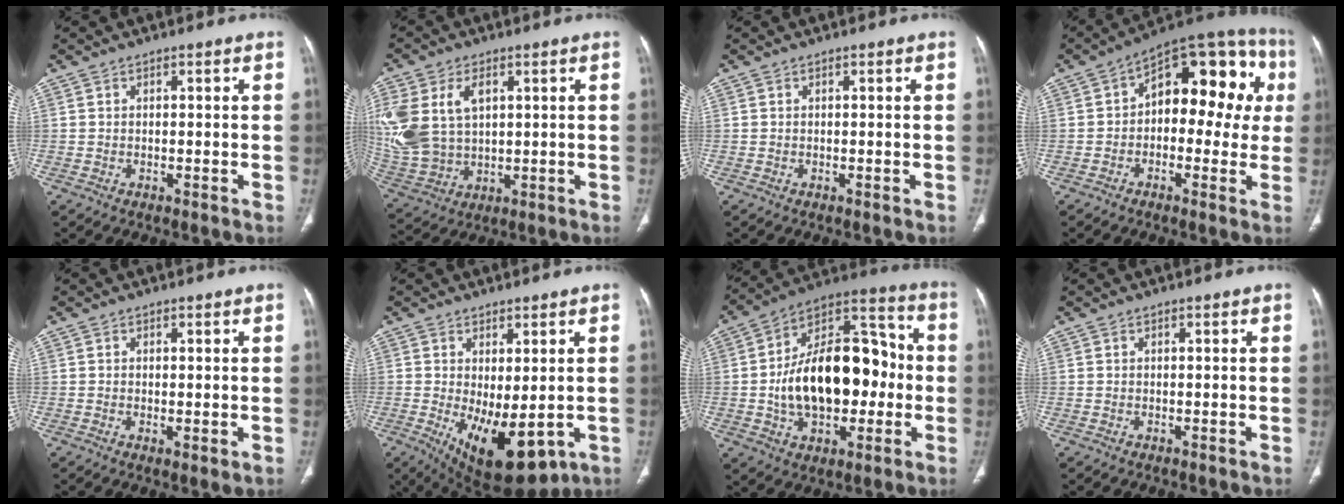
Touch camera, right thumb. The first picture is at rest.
{"total": 17.9, "force": [4.5, 12.3, 12.2], "torque": [-0.291, 0.002, 0.106]}
{"total": 0.0}
{"total": 18.5, "force": [2.2, 10.5, 15.1], "torque": [-0.142, 0.045, 0.018]}
{"total": 1.8, "force": [-0.1, 0.5, 1.7], "torque": [-0.037, -0.010, -0.001]}
{"total": 13.3, "force": [-2.9, 6.0, 11.6], "torque": [-0.170, -0.020, -0.016]}
{"total": 24.7, "force": [-1.6, 14.7, 19.8], "torque": [-0.295, 0.040, -0.018]}
{"total": 0.0}